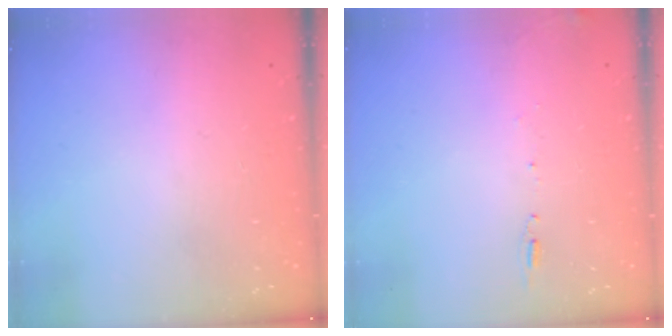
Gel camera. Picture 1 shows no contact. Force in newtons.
{"total": 5.6, "press": 5.3, "slide": 1.7}